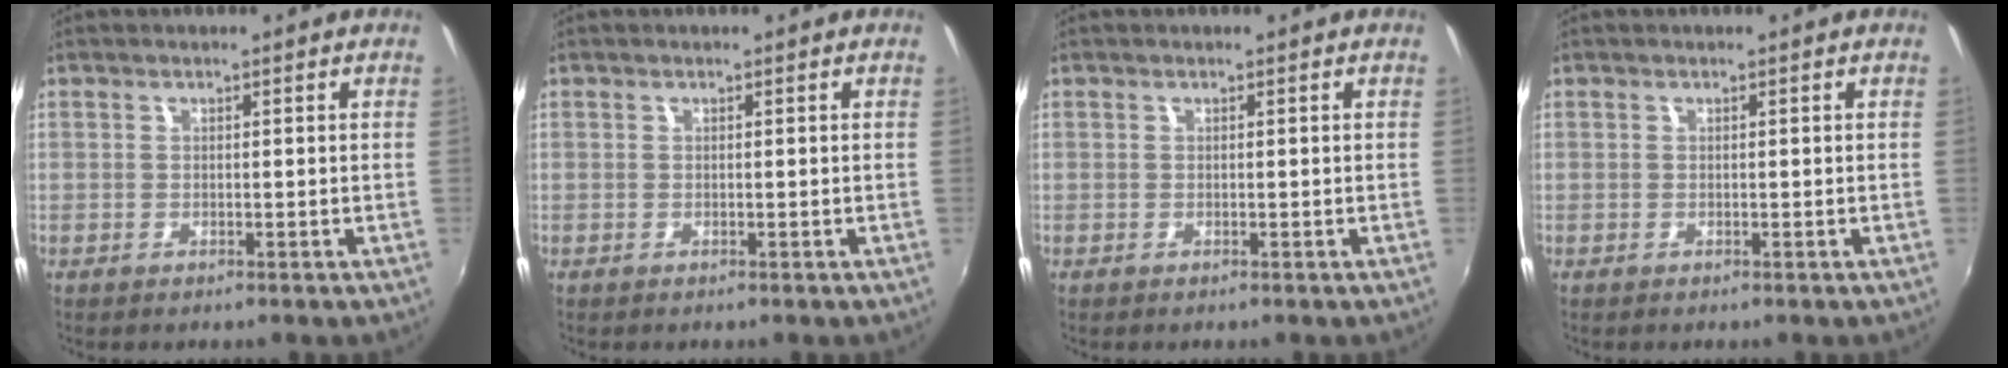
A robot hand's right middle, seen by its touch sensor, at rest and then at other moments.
{"total": 0.0}
{"total": 0.0}
{"total": 0.0}